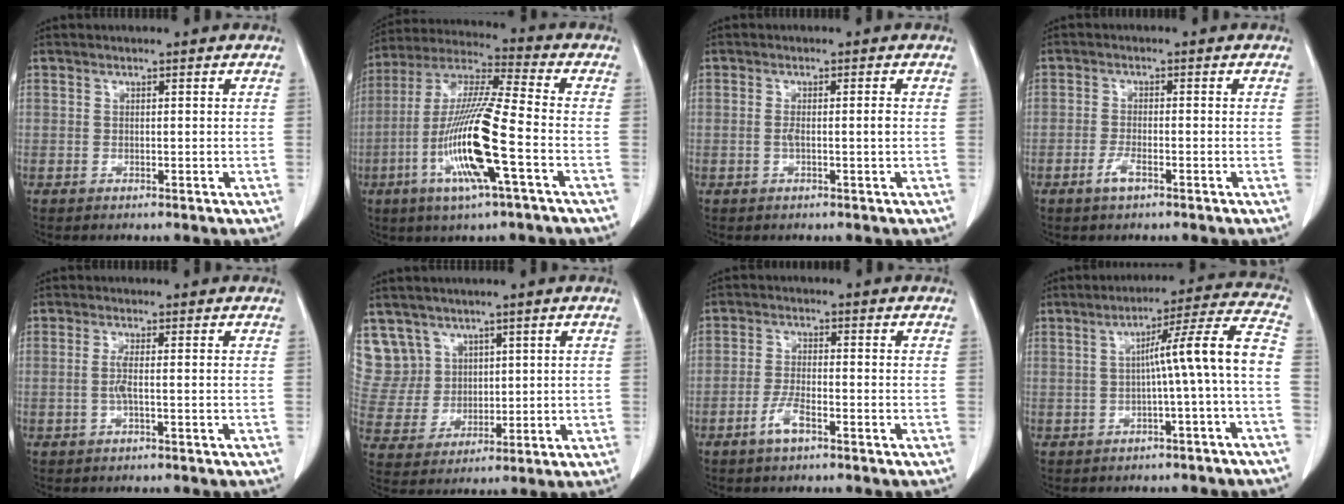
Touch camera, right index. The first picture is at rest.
{"total": 15.9, "force": [-5.0, 0.5, 15.1], "torque": [-0.309, -0.012, -0.099]}
{"total": 1.9, "force": [-0.2, 0.0, 1.9], "torque": [-0.034, 0.000, -0.004]}
{"total": 2.4, "force": [-1.4, 0.5, 1.9], "torque": [-0.038, 0.000, -0.030]}
{"total": 1.9, "force": [-0.4, -0.1, 1.8], "torque": [-0.040, 0.000, -0.008]}
{"total": 8.8, "force": [5.3, 7.0, 0.0], "torque": [-0.008, 0.021, 0.122]}
{"total": 3.7, "force": [-2.3, 0.7, 2.8], "torque": [-0.057, 0.001, -0.046]}
{"total": 9.5, "force": [-1.4, -1.3, 9.4], "torque": [-0.128, 0.026, -0.021]}